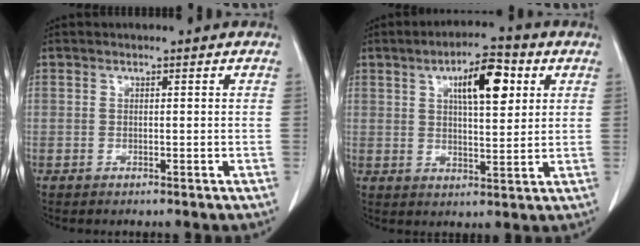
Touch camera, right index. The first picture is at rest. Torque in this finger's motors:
{"motor_torque": [0.35, 0.18, 0.39, 0.10]}